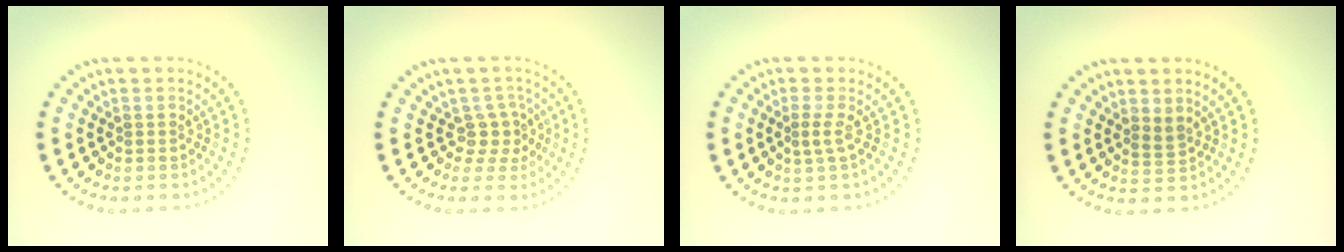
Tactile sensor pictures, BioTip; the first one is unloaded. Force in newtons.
{"total": 2.1, "press": 1.6, "slide": 1.4}
{"total": 1.2, "press": 0.9, "slide": 0.8}
{"total": 1.3, "press": 1.1, "slide": 0.8}